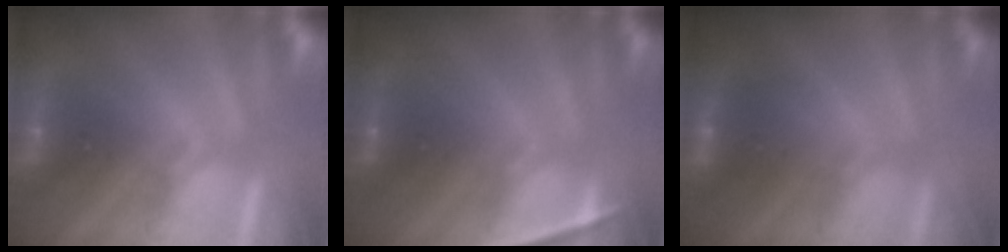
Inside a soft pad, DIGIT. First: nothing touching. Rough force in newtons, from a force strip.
{"total": 2.2}
{"total": 2.2}